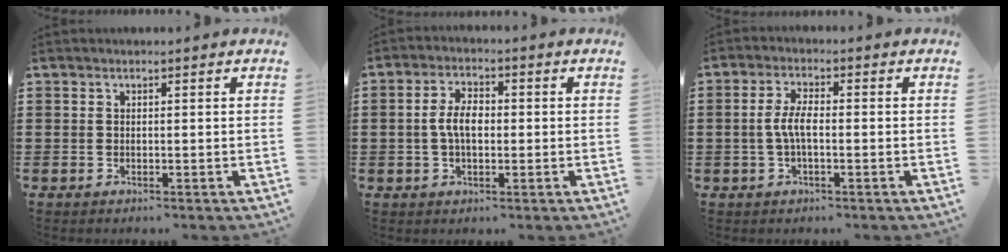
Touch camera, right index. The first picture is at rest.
{"total": 4.9, "force": [-0.2, 2.6, 4.2], "torque": [-0.094, 0.003, -0.010]}
{"total": 4.1, "force": [-0.5, 1.3, 3.9], "torque": [-0.093, -0.004, -0.018]}